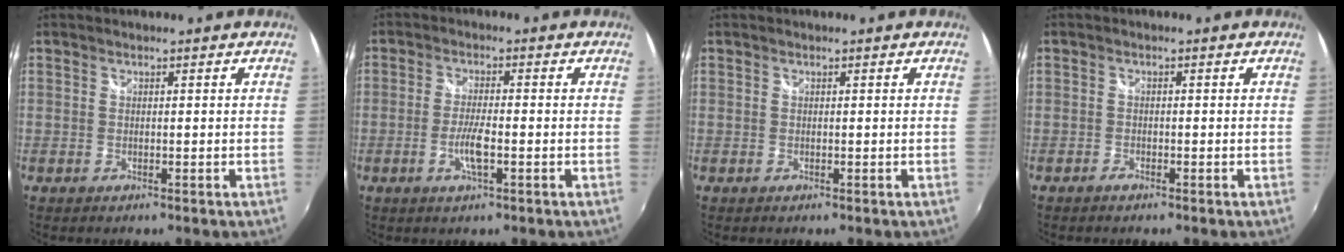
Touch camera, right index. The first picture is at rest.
{"total": 4.5, "force": [-1.7, 0.7, 4.1], "torque": [-0.084, -0.004, -0.033]}
{"total": 0.0}
{"total": 0.9, "force": [-0.8, 0.4, 0.2], "torque": [-0.006, -0.002, -0.018]}